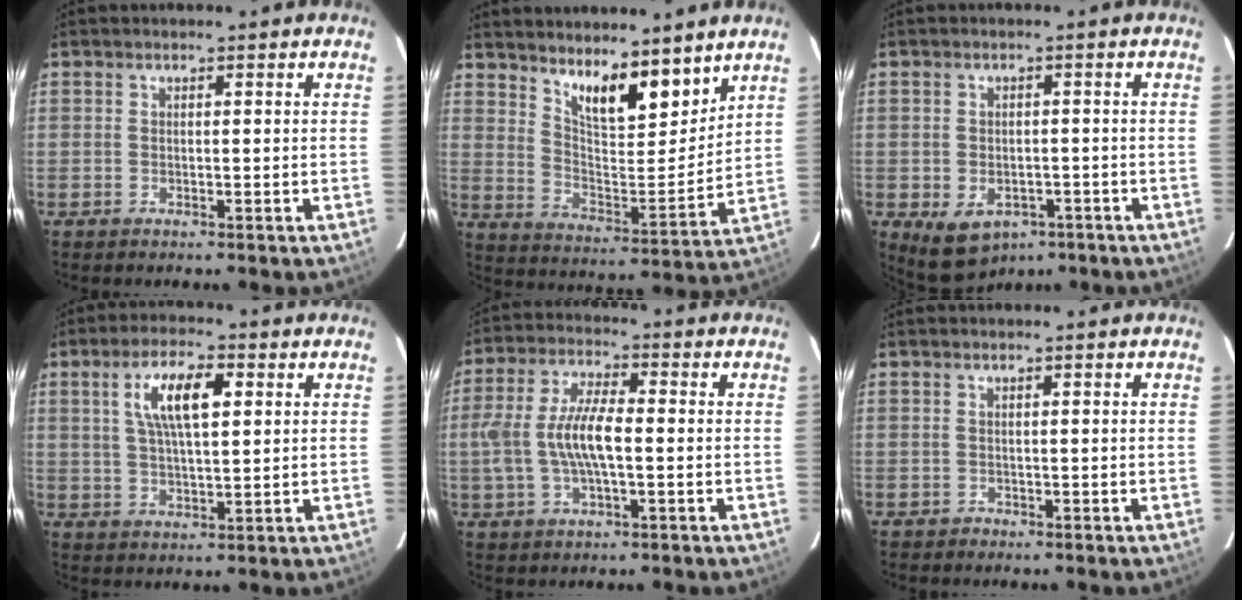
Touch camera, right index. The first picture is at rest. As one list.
[{"total": 13.3, "force": [9.8, 4.0, 8.0], "torque": [-0.119, -0.008, 0.173]}, {"total": 8.4, "force": [-4.3, 6.0, 4.1], "torque": [-0.086, -0.009, -0.045]}, {"total": 9.1, "force": [3.0, 2.9, 8.1], "torque": [-0.149, 0.011, 0.056]}, {"total": 10.4, "force": [-1.1, 3.7, 9.6], "torque": [-0.200, 0.008, -0.020]}, {"total": 0.5, "force": [-0.3, 0.4, -0.1], "torque": [0.002, 0.004, -0.001]}]